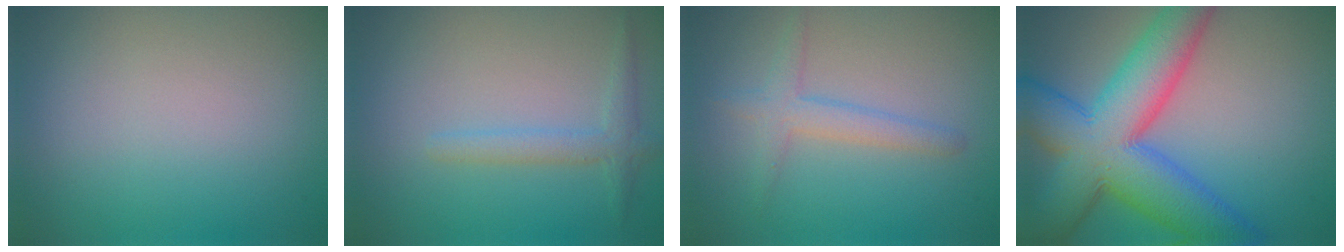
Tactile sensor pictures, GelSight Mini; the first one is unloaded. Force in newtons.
{"total": 1.9, "press": 1.9, "slide": 0.1}
{"total": 2.4, "press": 2.4, "slide": 0.1}
{"total": 12.1, "press": 12.1, "slide": 0.4}